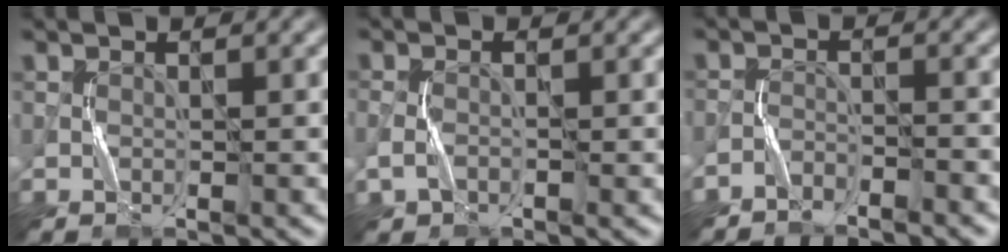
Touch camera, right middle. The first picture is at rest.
{"total": 1.9, "force": [-0.5, 1.3, 1.3], "torque": [-0.031, 0.002, -0.015]}
{"total": 2.2, "force": [-2.1, 0.3, 0.4], "torque": [-0.009, 0.005, -0.045]}